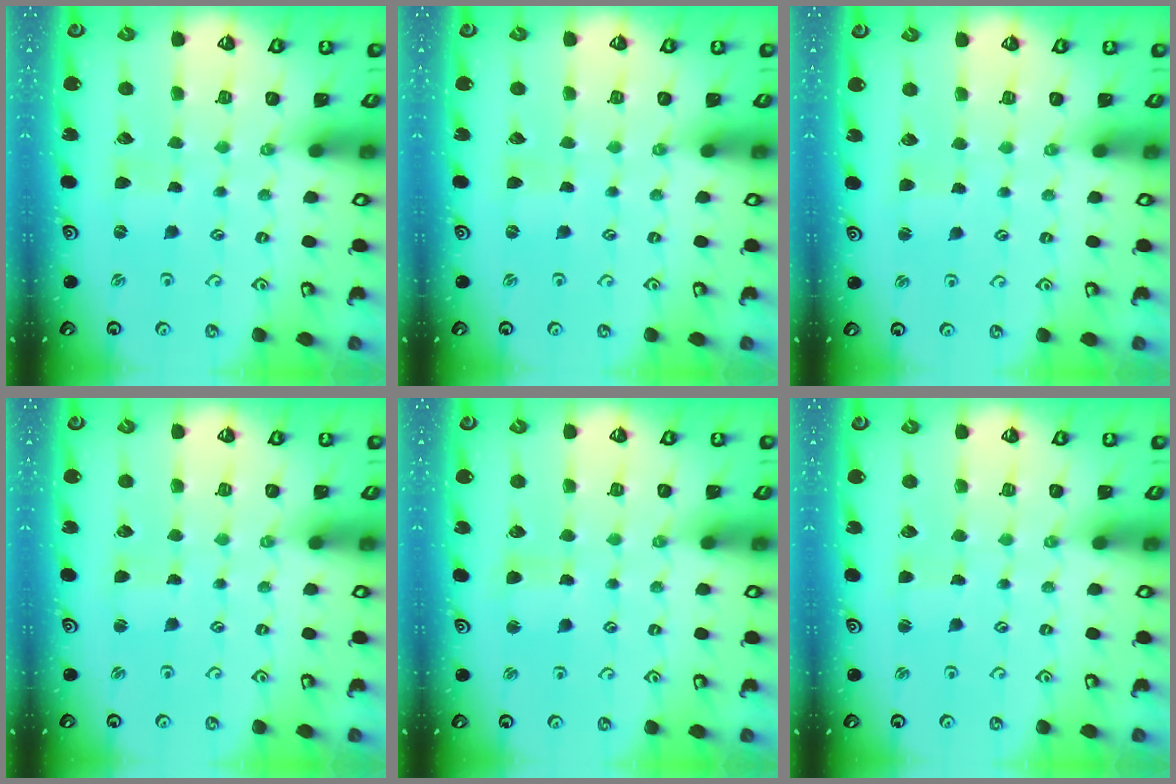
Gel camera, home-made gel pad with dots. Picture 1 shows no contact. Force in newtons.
{"total": 0.0}
{"total": 1.8, "press": 1.8, "slide": 0.3}
{"total": 0.9, "press": 0.9, "slide": 0.1}
{"total": 2.7, "press": 2.7, "slide": 0.2}
{"total": 0.9, "press": 0.9, "slide": 0.0}